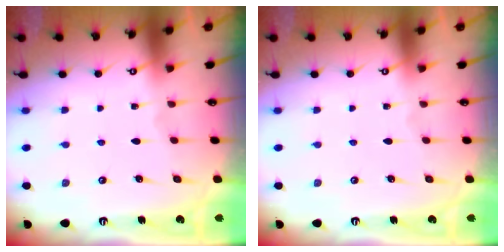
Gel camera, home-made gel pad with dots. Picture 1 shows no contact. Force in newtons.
{"total": 0.0}